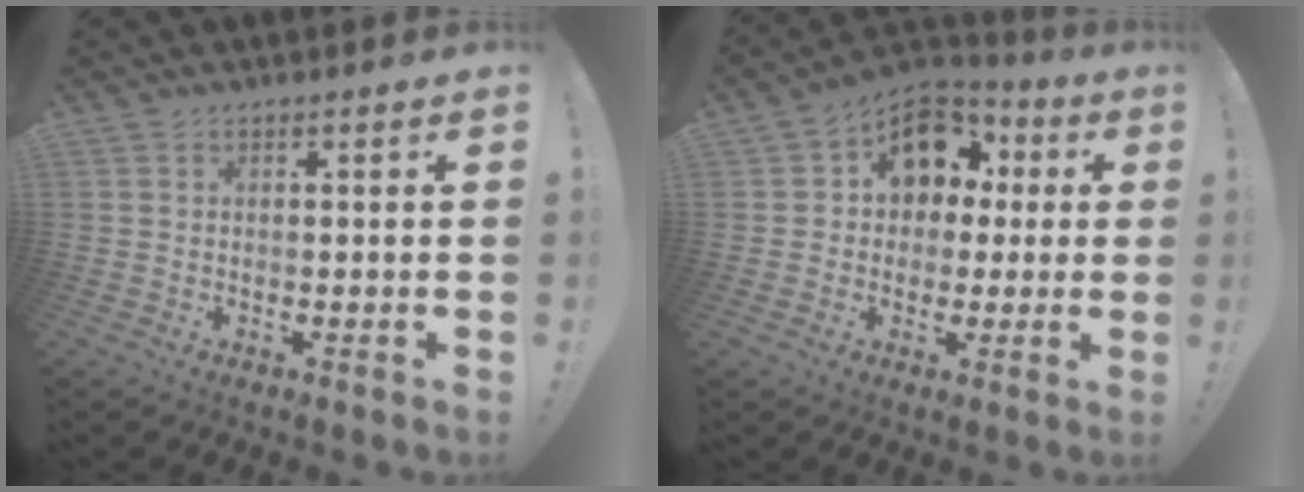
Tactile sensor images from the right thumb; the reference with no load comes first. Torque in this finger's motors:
{"motor_torque": [1.15, 1.16, 0.10, 0.09, 0.02]}